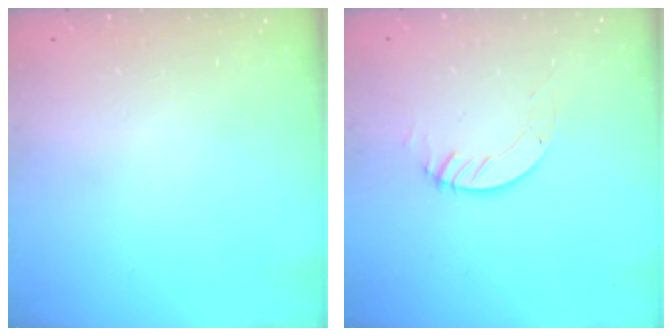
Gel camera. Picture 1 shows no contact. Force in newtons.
{"total": 3.8, "press": 3.8, "slide": 0.4}